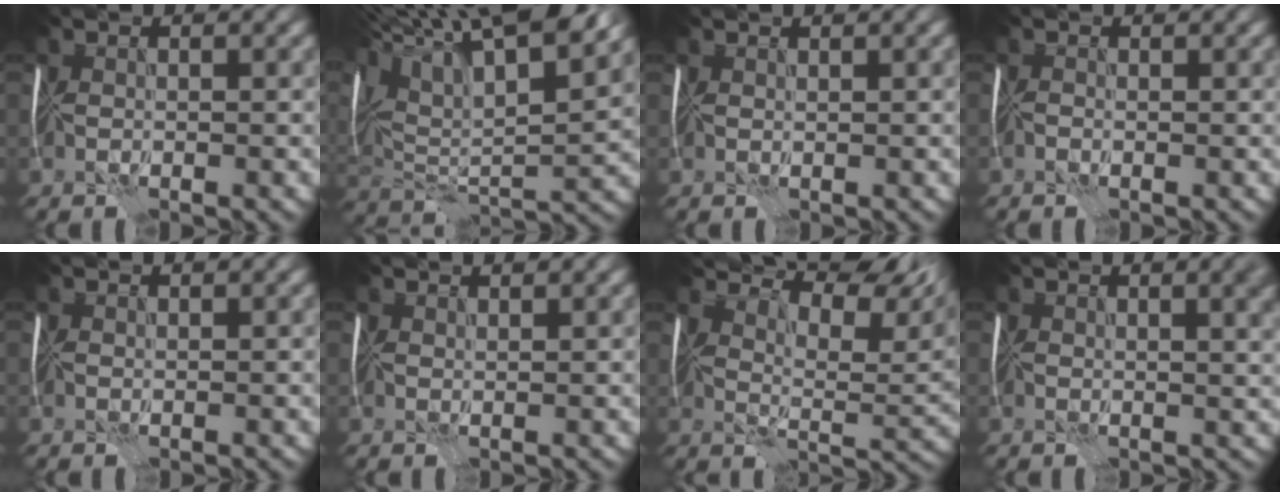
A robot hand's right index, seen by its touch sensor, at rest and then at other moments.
{"total": 16.2, "force": [8.4, 5.7, 12.5], "torque": [-0.239, 0.043, 0.134]}
{"total": 1.0, "force": [1.0, 0.1, 0.3], "torque": [-0.005, 0.002, 0.016]}
{"total": 0.5, "force": [-0.3, 0.4, 0.2], "torque": [-0.006, 0.003, -0.011]}
{"total": 1.3, "force": [1.2, 0.3, 0.4], "torque": [-0.007, 0.004, 0.018]}
{"total": 2.5, "force": [2.3, 0.5, 0.9], "torque": [-0.013, 0.009, 0.025]}
{"total": 13.3, "force": [10.1, 4.1, 7.7], "torque": [-0.123, 0.017, 0.144]}
{"total": 6.3, "force": [3.3, 2.5, 4.7], "torque": [-0.020, 0.018, 0.035]}